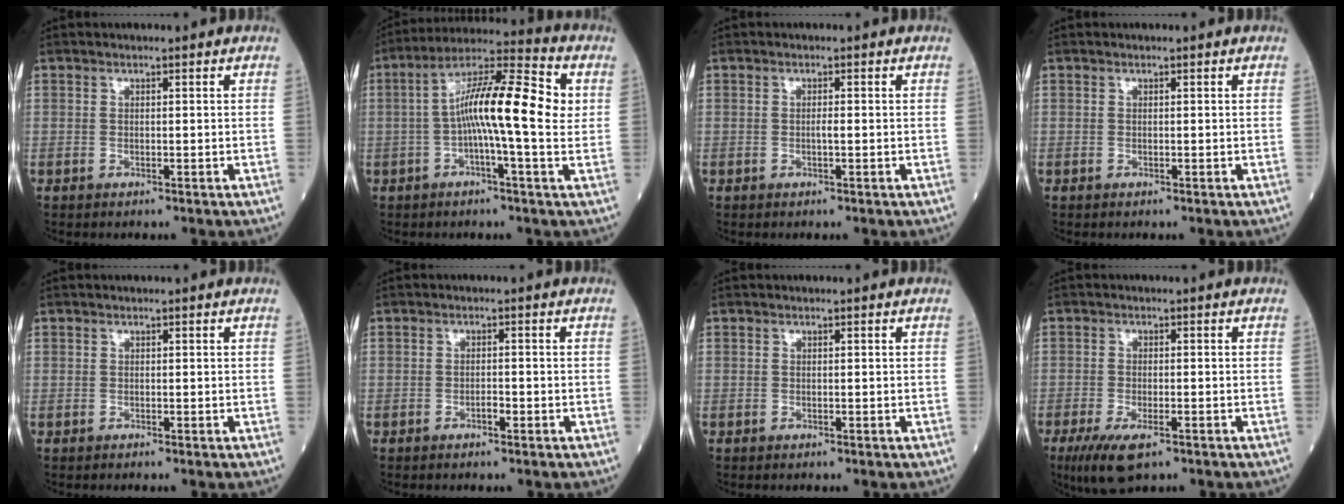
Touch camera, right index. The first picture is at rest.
{"total": 13.6, "force": [0.6, 1.4, 13.5], "torque": [-0.227, 0.026, -0.004]}
{"total": 0.8, "force": [-0.2, 0.0, 0.8], "torque": [-0.014, 0.000, -0.004]}
{"total": 0.0}
{"total": 0.0}
{"total": 1.1, "force": [-0.6, 0.4, 0.8], "torque": [-0.013, 0.002, -0.011]}
{"total": 0.0}
{"total": 6.5, "force": [-3.6, 2.1, 4.9], "torque": [-0.093, -0.016, -0.059]}